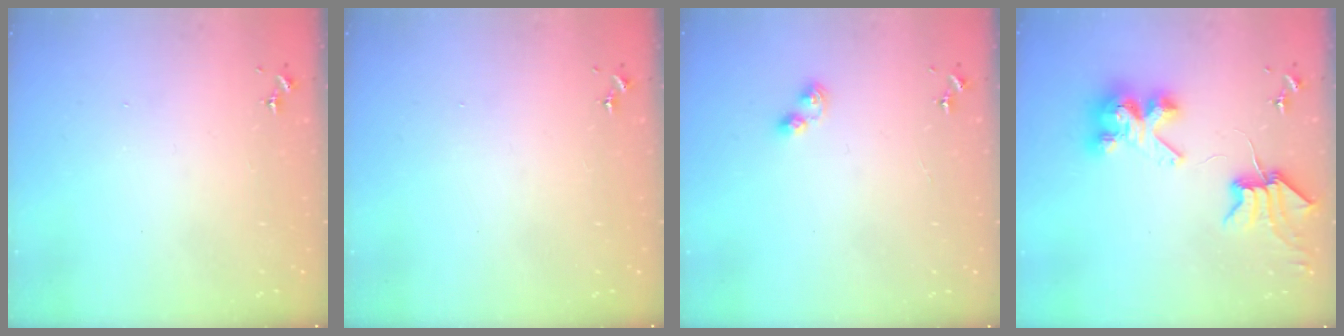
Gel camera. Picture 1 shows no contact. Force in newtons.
{"total": 0.0}
{"total": 4.8, "press": 4.7, "slide": 0.5}
{"total": 8.7, "press": 8.6, "slide": 1.2}